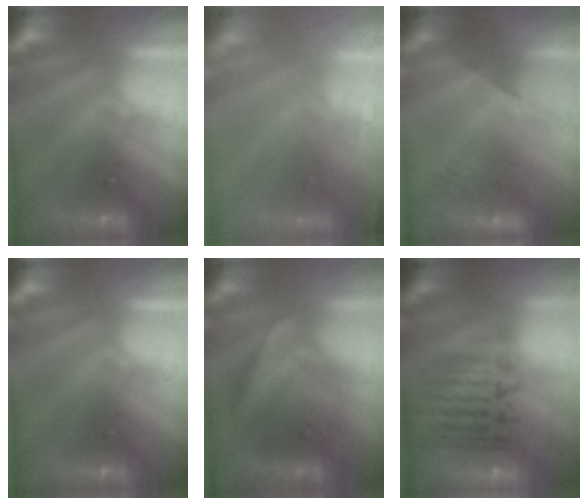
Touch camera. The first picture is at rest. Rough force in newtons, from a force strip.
{"total": 7.2}
{"total": 2.4}
{"total": 0.0}
{"total": 3.7}
{"total": 12.7}